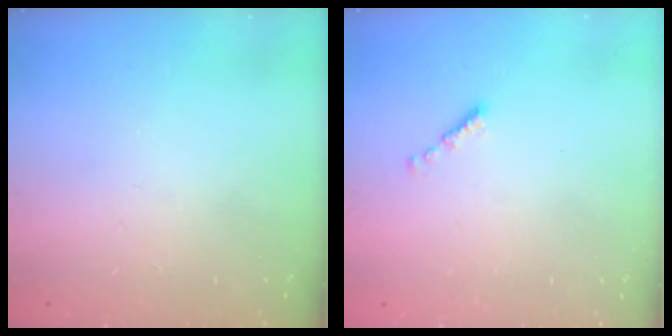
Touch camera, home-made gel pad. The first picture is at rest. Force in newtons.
{"total": 0.7, "press": 0.5, "slide": 0.4}